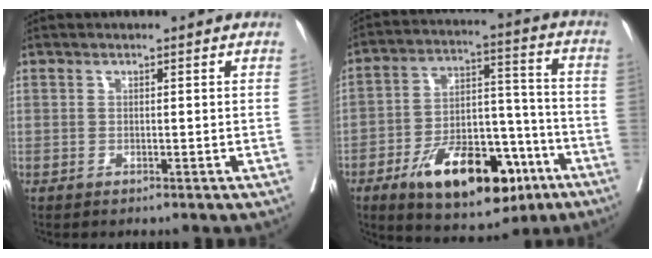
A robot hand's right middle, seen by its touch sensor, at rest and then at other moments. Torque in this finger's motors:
{"motor_torque": [1.16, -0.97, 0.35, 0.11]}